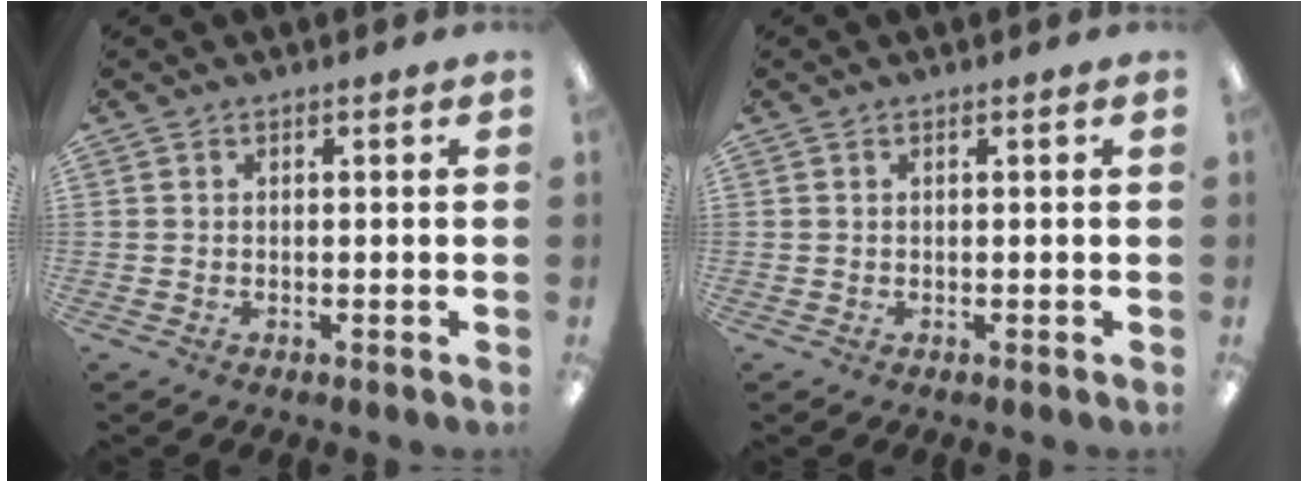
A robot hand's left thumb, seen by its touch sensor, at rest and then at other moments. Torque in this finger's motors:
{"motor_torque": [-0.07, 0.09, -0.24, 0.10, -0.01]}